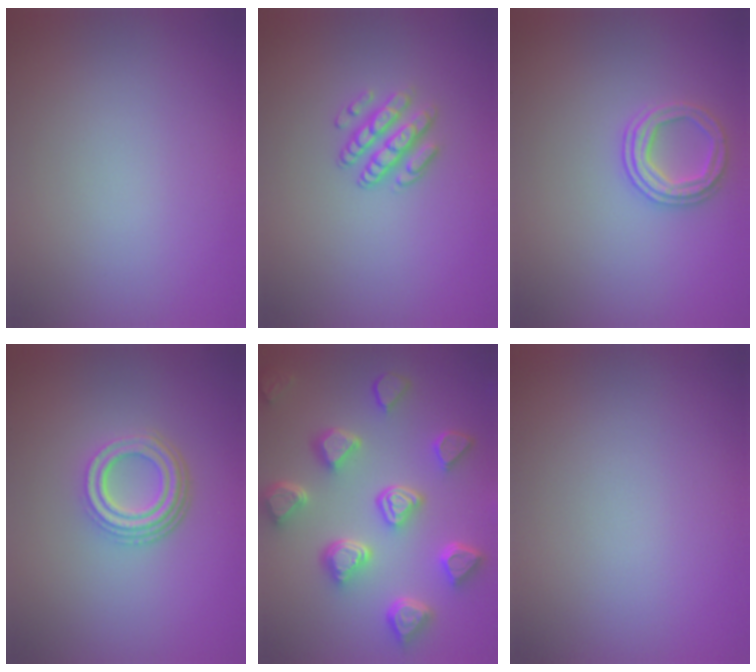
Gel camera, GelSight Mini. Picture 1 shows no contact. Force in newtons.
{"total": 2.9, "press": 2.3, "slide": 1.6}
{"total": 2.4, "press": 2.4, "slide": 0.2}
{"total": 4.2, "press": 3.2, "slide": 2.8}
{"total": 7.2, "press": 5.8, "slide": 4.2}
{"total": 0.0}